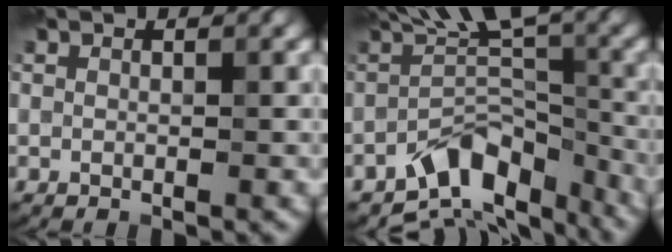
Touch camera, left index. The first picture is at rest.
{"total": 7.4, "force": [-4.5, 3.4, 4.8], "torque": [-0.054, 0.008, -0.082]}